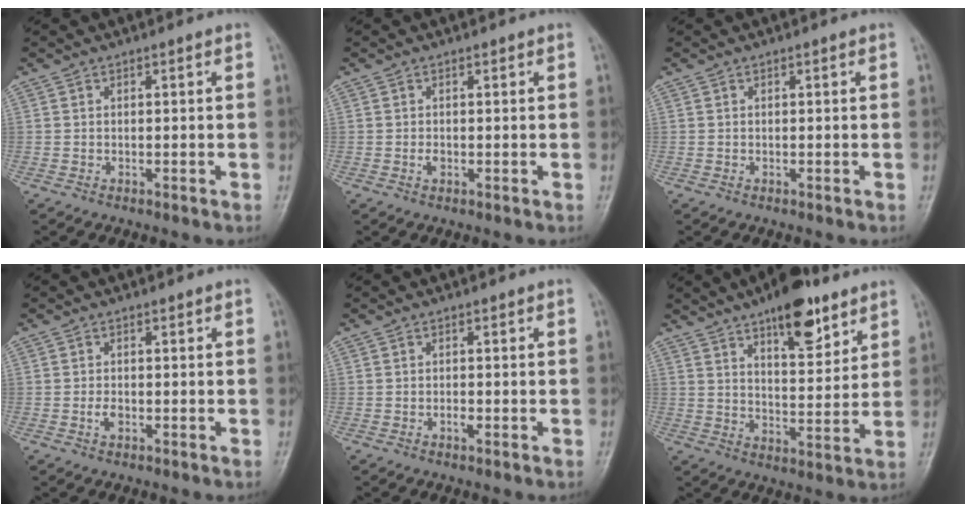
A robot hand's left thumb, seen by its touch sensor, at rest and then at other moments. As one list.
[{"total": 1.0, "force": [-0.1, 0.7, 0.7], "torque": [-0.011, -0.001, -0.002]}, {"total": 0.0}, {"total": 1.6, "force": [-0.4, 1.0, 1.2], "torque": [-0.020, 0.000, -0.008]}, {"total": 1.0, "force": [-0.3, 0.5, 0.7], "torque": [-0.013, 0.000, -0.006]}, {"total": 12.8, "force": [8.2, 4.9, 8.6], "torque": [-0.099, -0.047, 0.127]}]